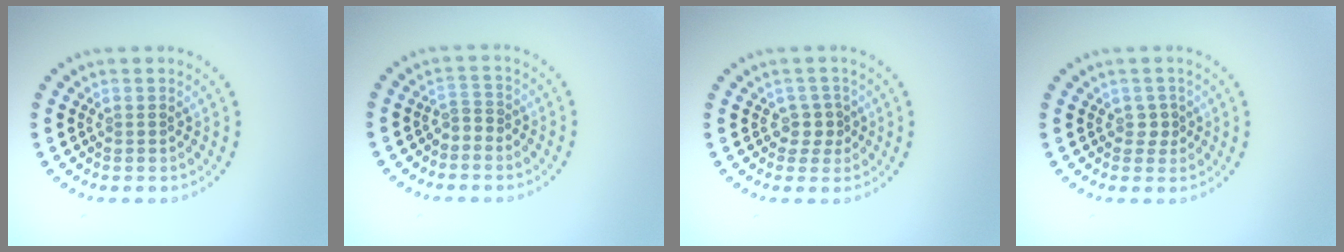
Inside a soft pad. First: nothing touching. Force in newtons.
{"total": 1.0, "press": 0.8, "slide": 0.7}
{"total": 1.7, "press": 1.3, "slide": 1.0}
{"total": 1.0, "press": 0.8, "slide": 0.5}